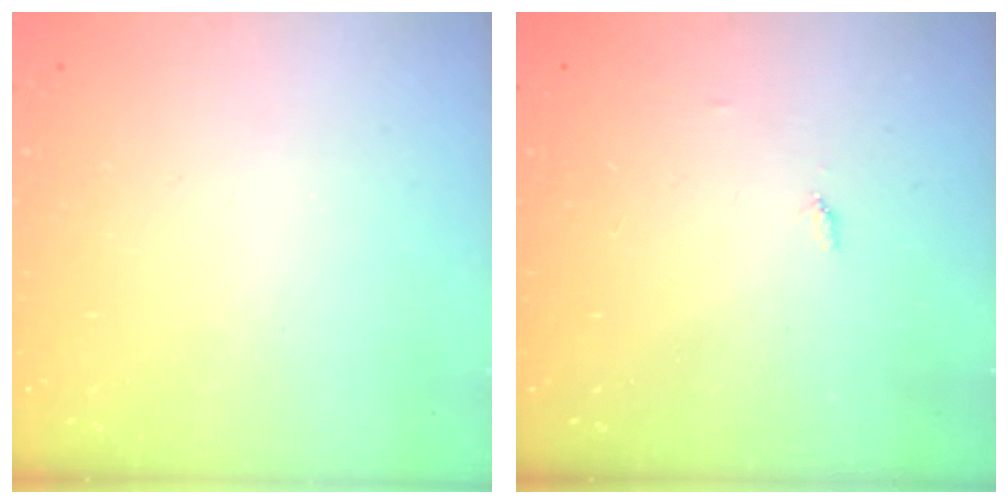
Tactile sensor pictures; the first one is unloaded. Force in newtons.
{"total": 4.5, "press": 4.5, "slide": 0.6}